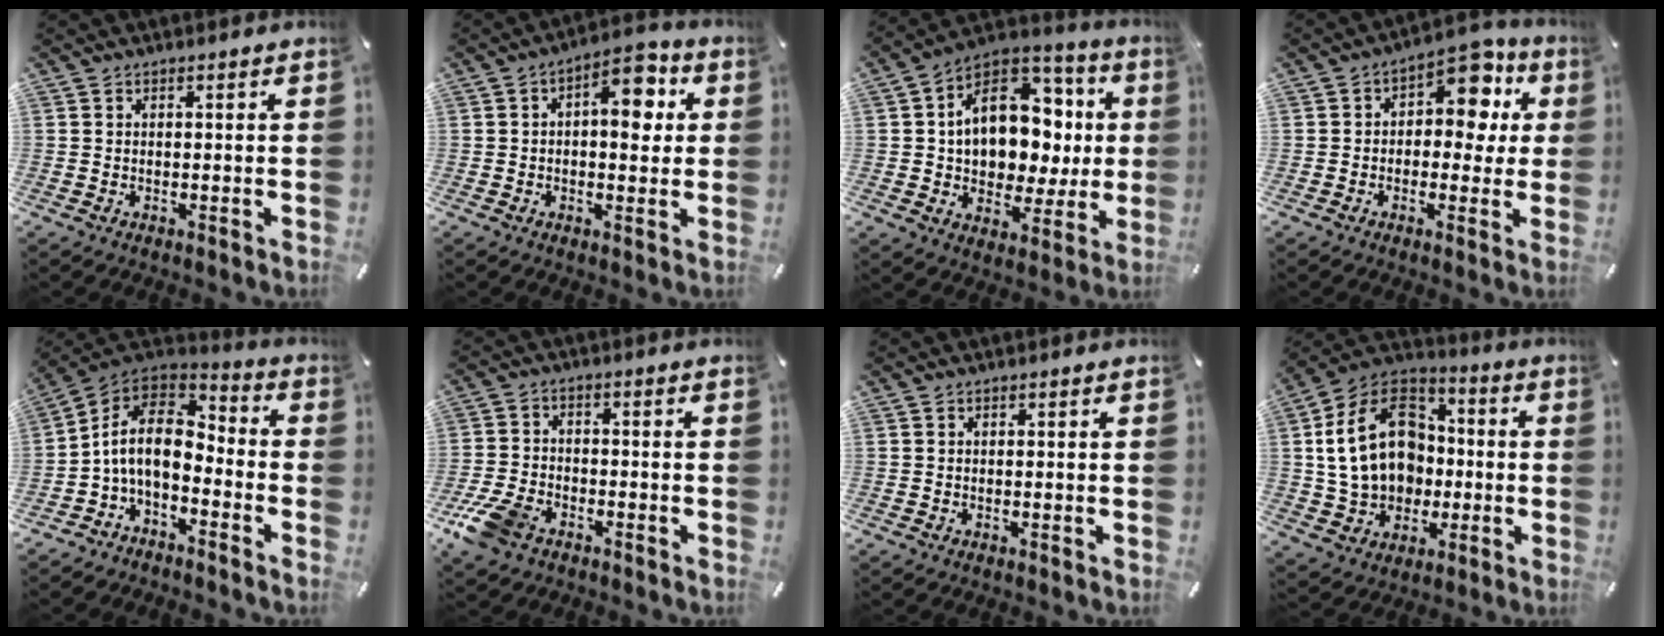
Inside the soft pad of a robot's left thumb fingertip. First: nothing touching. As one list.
[{"total": 9.4, "force": [2.1, 4.9, 7.7], "torque": [-0.091, -0.013, 0.027]}, {"total": 16.0, "force": [1.9, 12.5, 9.8], "torque": [-0.147, -0.017, 0.041]}, {"total": 9.9, "force": [4.0, 6.3, 6.4], "torque": [-0.075, -0.033, 0.063]}, {"total": 10.9, "force": [-2.4, 6.7, 8.2], "torque": [-0.179, 0.007, -0.048]}, {"total": 8.1, "force": [-5.2, 4.7, 4.1], "torque": [-0.100, 0.016, -0.101]}, {"total": 0.0}, {"total": 20.8, "force": [-0.1, 16.9, 12.2], "torque": [-0.247, 0.013, 0.002]}]